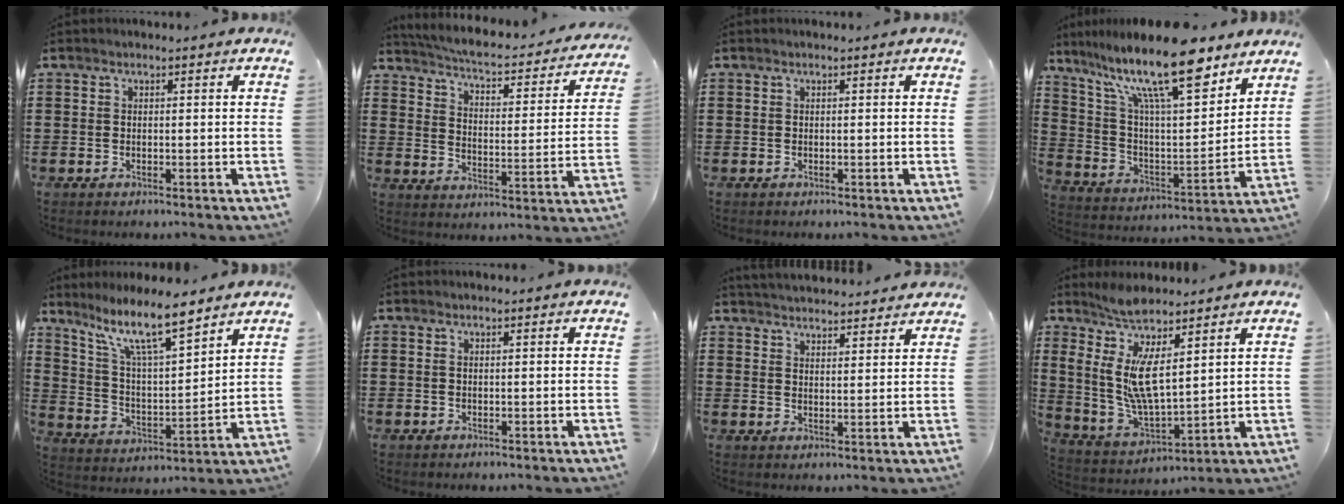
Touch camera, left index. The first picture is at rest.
{"total": 3.8, "force": [3.5, 0.0, 1.5], "torque": [-0.052, -0.035, 0.050]}
{"total": 0.0}
{"total": 17.3, "force": [11.8, 4.9, 11.6], "torque": [-0.237, -0.052, 0.197]}
{"total": 10.8, "force": [8.4, 1.9, 6.6], "torque": [-0.143, -0.034, 0.148]}
{"total": 0.0}
{"total": 3.5, "force": [3.5, 0.0, 0.1], "torque": [-0.013, -0.016, 0.064]}
{"total": 10.1, "force": [4.7, 3.1, 8.3], "torque": [-0.196, -0.033, 0.082]}